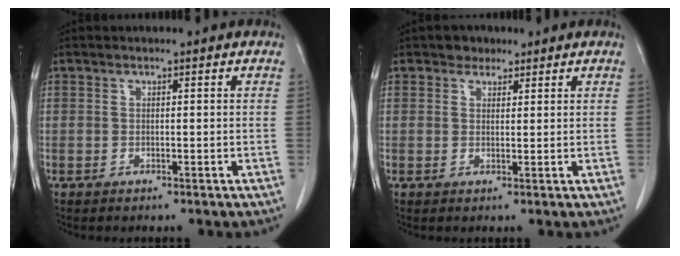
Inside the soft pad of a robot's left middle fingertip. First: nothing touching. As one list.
[{"total": 2.2, "force": [1.6, 1.5, 0.4], "torque": [-0.006, 0.003, 0.024]}]